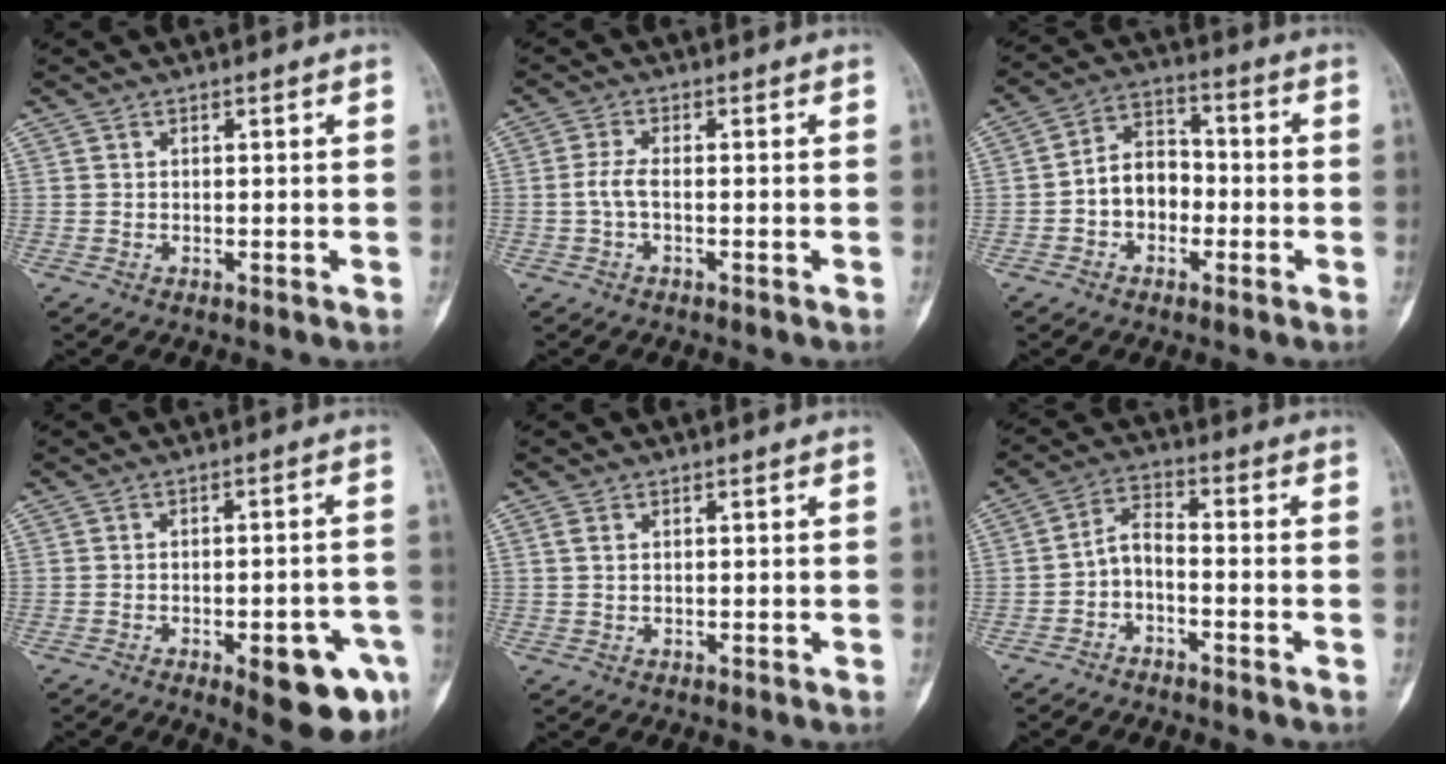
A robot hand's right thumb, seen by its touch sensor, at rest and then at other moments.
{"total": 2.7, "force": [-0.6, 1.0, 2.5], "torque": [-0.055, 0.002, -0.016]}
{"total": 8.5, "force": [-1.8, 6.5, 5.2], "torque": [-0.059, 0.037, -0.046]}
{"total": 12.3, "force": [-5.3, 4.2, 10.3], "torque": [-0.113, 0.019, -0.058]}
{"total": 1.3, "force": [0.4, 0.8, 1.0], "torque": [-0.024, 0.005, 0.011]}
{"total": 4.9, "force": [-2.6, 2.3, 3.5], "torque": [-0.064, 0.034, -0.057]}